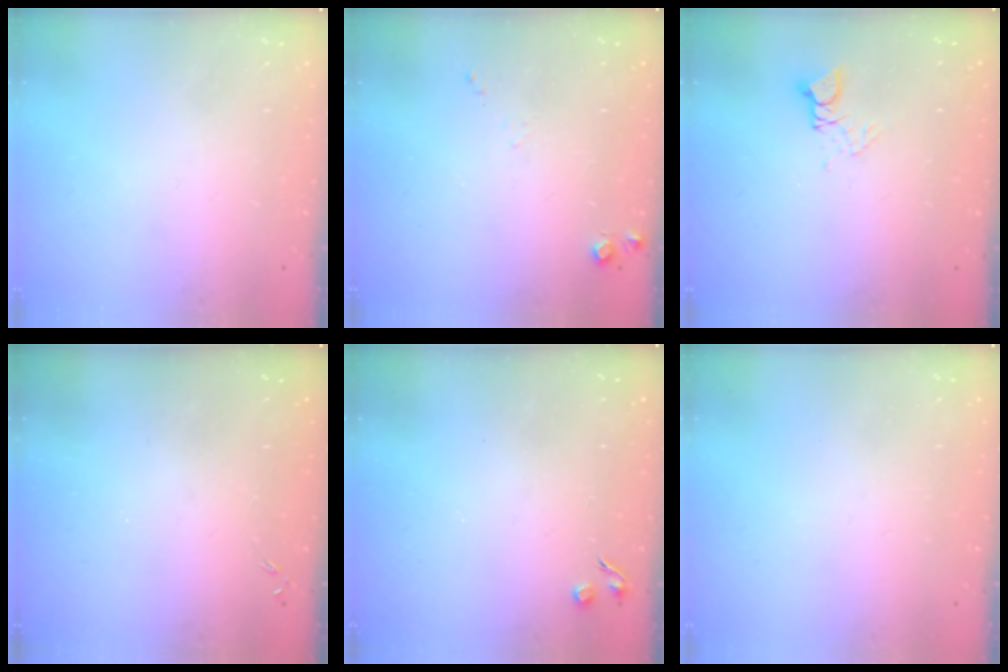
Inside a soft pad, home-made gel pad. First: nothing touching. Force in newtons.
{"total": 5.7, "press": 5.6, "slide": 0.8}
{"total": 3.5, "press": 3.5, "slide": 0.3}
{"total": 0.0}
{"total": 3.9, "press": 3.8, "slide": 0.7}
{"total": 0.0}